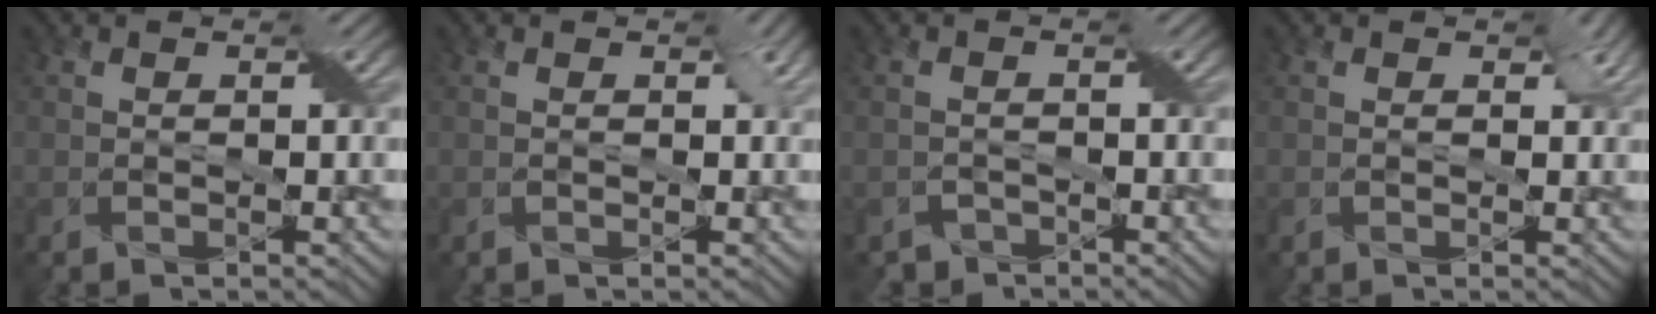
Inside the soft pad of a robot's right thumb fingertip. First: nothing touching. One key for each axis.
{"total": 1.0, "fx": 0.2, "fy": 0.9, "fz": 0.5, "tx": -0.013, "ty": -0.001, "tz": 0.001}
{"total": 1.9, "fx": -1.6, "fy": 0.9, "fz": 0.1, "tx": 0.000, "ty": 0.000, "tz": -0.030}
{"total": 1.7, "fx": 0.5, "fy": 1.4, "fz": 0.9, "tx": -0.017, "ty": -0.003, "tz": 0.004}